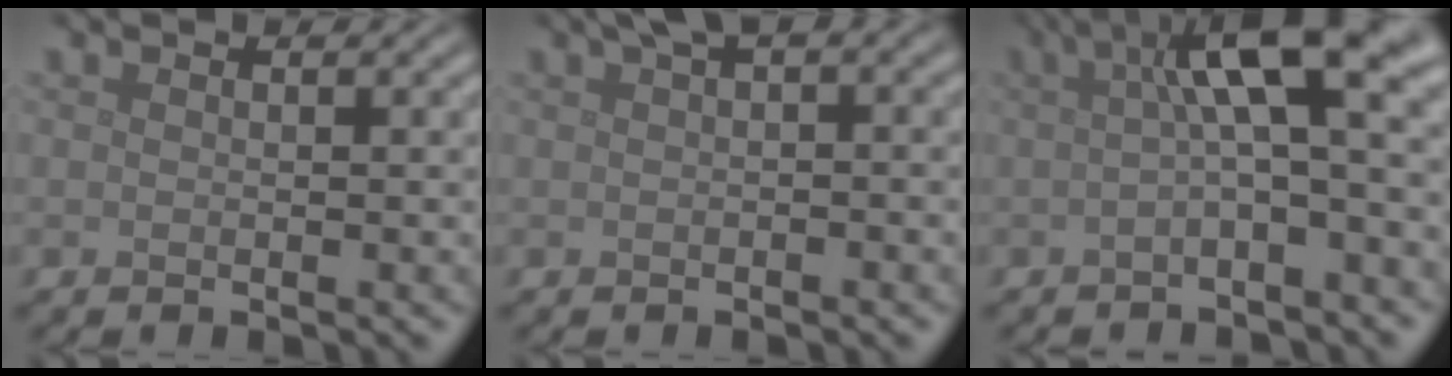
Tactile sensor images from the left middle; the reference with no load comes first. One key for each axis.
{"total": 2.4, "fx": 0.8, "fy": 0.6, "fz": 2.2, "tx": -0.031, "ty": 0.009, "tz": 0.011}
{"total": 9.1, "fx": 1.7, "fy": 2.4, "fz": 8.7, "tx": -0.126, "ty": 0.022, "tz": 0.016}